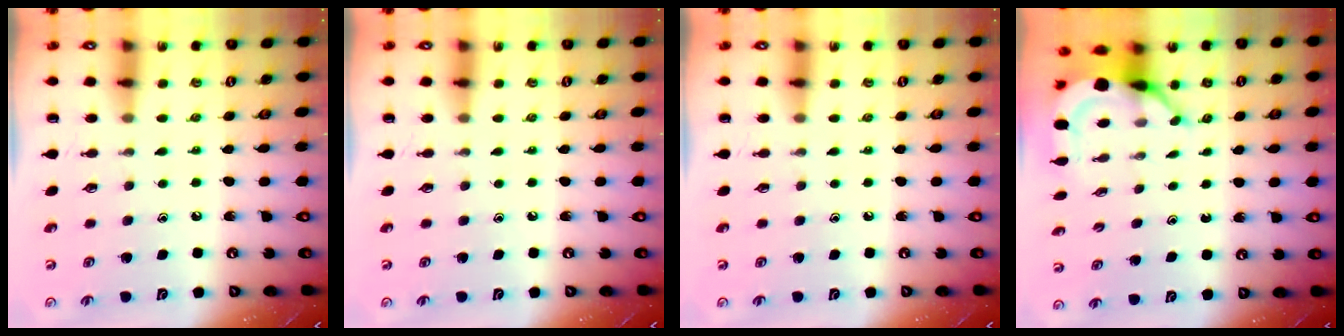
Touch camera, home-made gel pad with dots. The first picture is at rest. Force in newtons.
{"total": 0.0}
{"total": 0.0}
{"total": 6.0, "press": 6.0, "slide": 0.5}